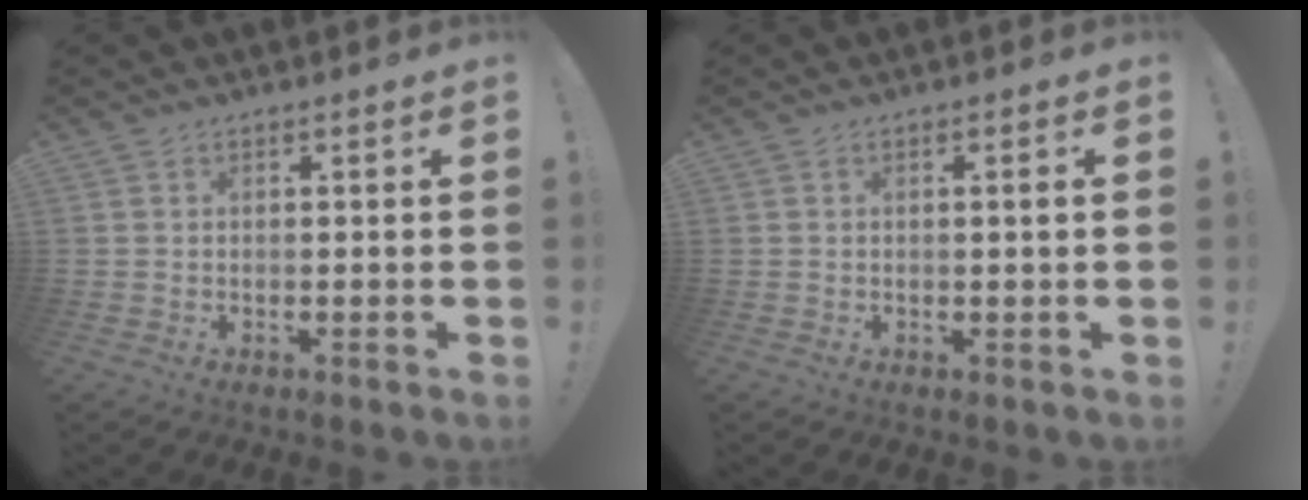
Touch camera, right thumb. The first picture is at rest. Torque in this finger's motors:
{"motor_torque": [0.12, -0.02, 0.20, 0.20, 0.03]}